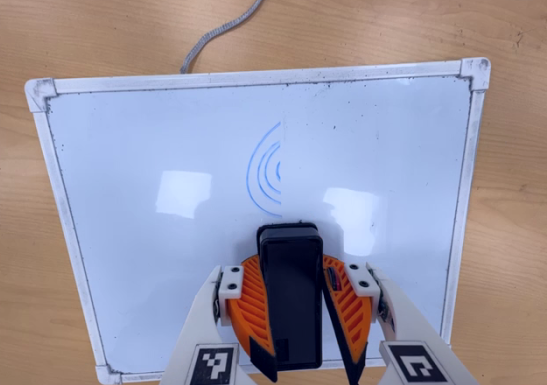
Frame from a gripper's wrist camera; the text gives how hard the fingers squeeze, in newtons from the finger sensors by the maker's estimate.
{"total": 12.5, "left": 11.7, "right": 13.2}